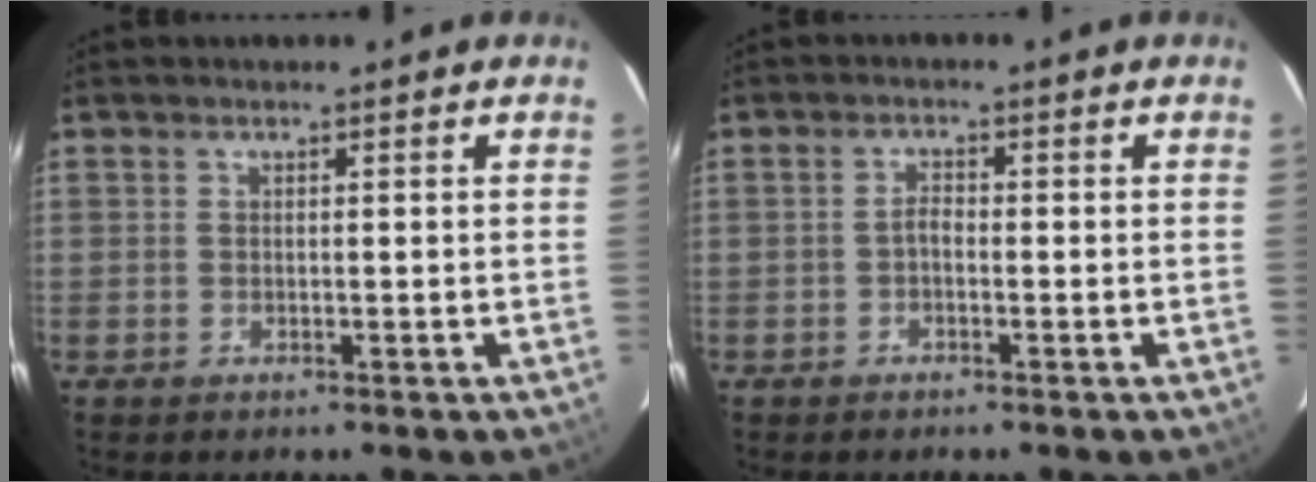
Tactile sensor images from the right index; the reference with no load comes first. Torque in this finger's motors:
{"motor_torque": [0.13, -0.11, 0.17, 0.03]}